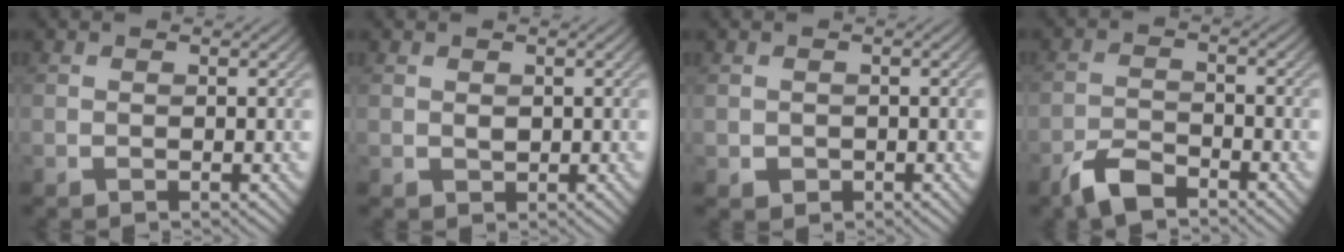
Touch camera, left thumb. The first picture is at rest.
{"total": 1.0, "force": [0.4, 0.8, 0.5], "torque": [-0.015, -0.003, 0.011]}
{"total": 1.2, "force": [-0.3, 1.1, 0.4], "torque": [-0.011, -0.009, -0.004]}
{"total": 4.5, "force": [-3.5, 1.3, 2.4], "torque": [-0.049, -0.002, -0.077]}